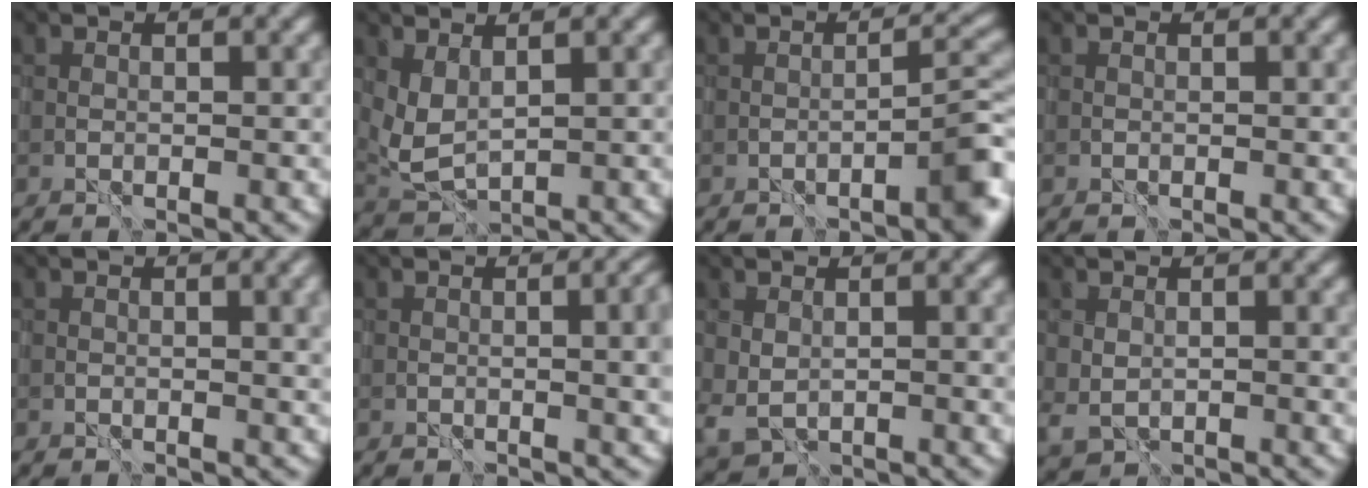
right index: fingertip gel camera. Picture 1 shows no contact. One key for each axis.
{"total": 2.7, "fx": 1.4, "fy": 1.4, "fz": 1.9, "tx": -0.051, "ty": -0.005, "tz": 0.032}
{"total": 3.5, "fx": -1.7, "fy": 0.3, "fz": 3.0, "tx": -0.036, "ty": 0.013, "tz": -0.026}
{"total": 0.0}
{"total": 3.9, "fx": 1.0, "fy": 1.4, "fz": 3.5, "tx": -0.034, "ty": 0.002, "tz": 0.021}
{"total": 5.6, "fx": 0.5, "fy": 2.2, "fz": 5.1, "tx": -0.041, "ty": 0.001, "tz": 0.013}
{"total": 2.2, "fx": 0.8, "fy": 1.4, "fz": 1.5, "tx": -0.038, "ty": -0.006, "tz": 0.021}
{"total": 1.8, "fx": 0.7, "fy": 1.2, "fz": 1.2, "tx": -0.029, "ty": -0.006, "tz": 0.020}